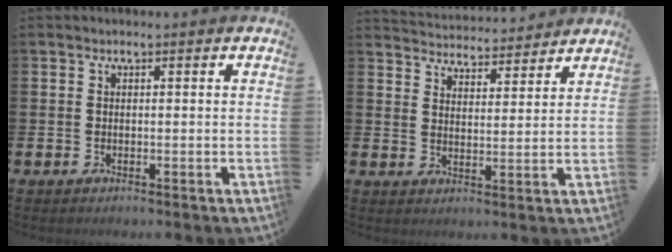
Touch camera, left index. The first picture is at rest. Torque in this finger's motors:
{"motor_torque": [0.98, -1.14, 0.15, 0.07]}